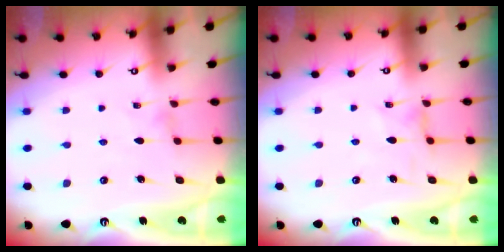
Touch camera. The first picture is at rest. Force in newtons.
{"total": 0.0}